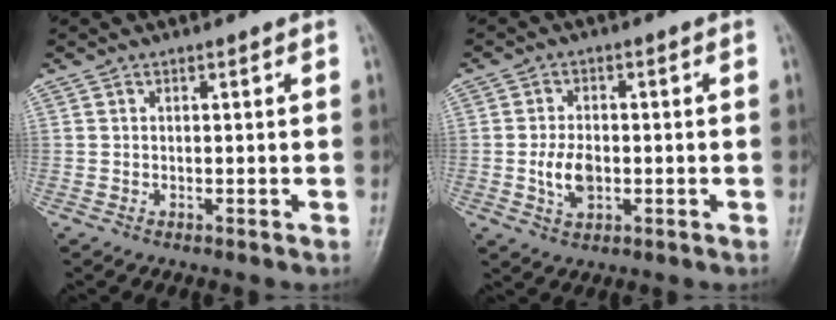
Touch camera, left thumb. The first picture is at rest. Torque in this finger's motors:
{"motor_torque": [-0.12, 0.26, 0.07, 0.04, 0.01]}